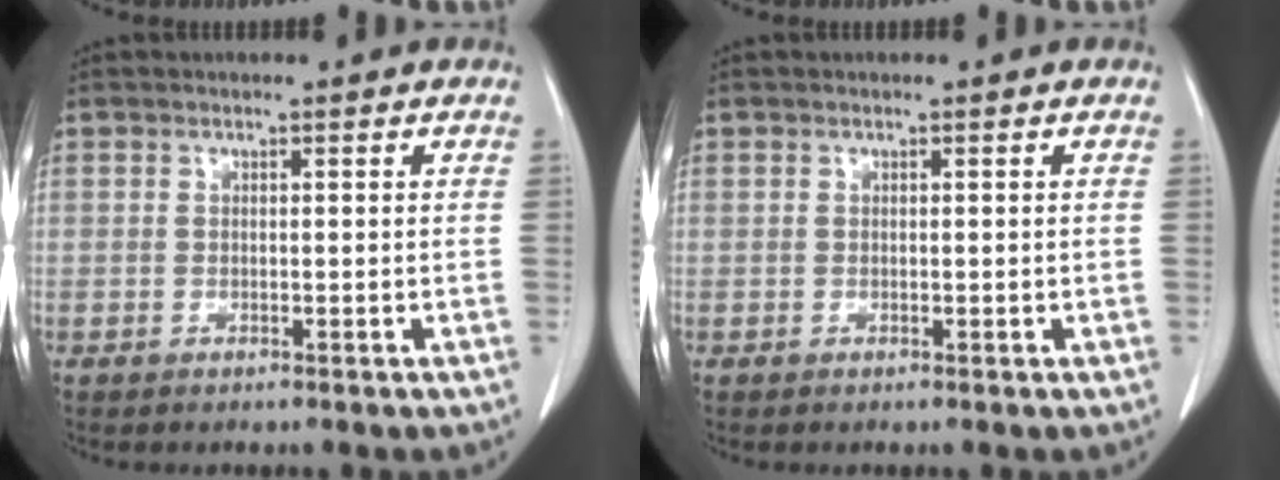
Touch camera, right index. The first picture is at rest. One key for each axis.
{"total": 0.0}